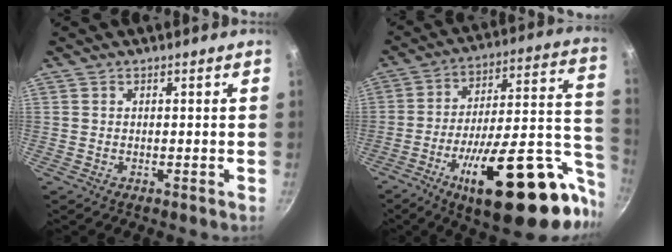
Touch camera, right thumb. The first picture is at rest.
{"total": 31.2, "force": [-12.4, 11.4, 26.3], "torque": [-0.331, 0.049, -0.181]}